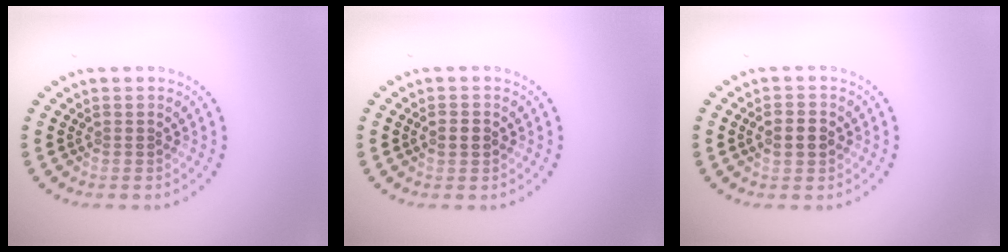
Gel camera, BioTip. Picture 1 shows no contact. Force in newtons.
{"total": 2.0, "press": 2.0, "slide": 0.2}
{"total": 2.4, "press": 2.4, "slide": 0.1}